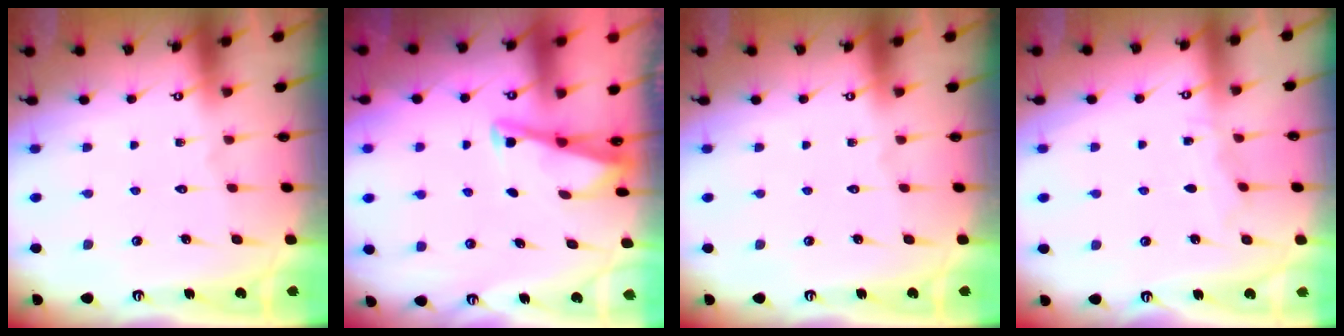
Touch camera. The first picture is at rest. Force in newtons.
{"total": 2.9, "press": 2.9, "slide": 0.3}
{"total": 0.0}
{"total": 3.4, "press": 3.4, "slide": 0.5}